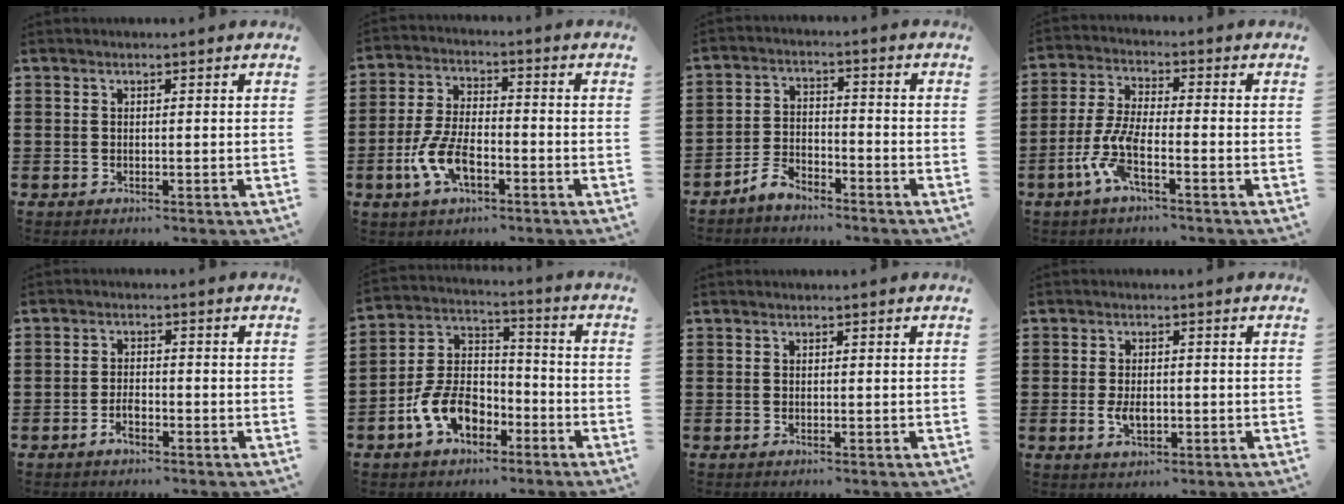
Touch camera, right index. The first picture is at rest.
{"total": 7.6, "force": [-3.2, 3.4, 6.0], "torque": [-0.148, -0.006, -0.067]}
{"total": 4.2, "force": [-3.9, 1.1, 1.1], "torque": [-0.029, 0.011, -0.081]}
{"total": 7.0, "force": [-3.7, 1.5, 5.8], "torque": [-0.148, -0.017, -0.074]}
{"total": 2.5, "force": [-1.6, 1.0, 1.7], "torque": [-0.040, -0.002, -0.032]}
{"total": 9.8, "force": [-5.0, 6.3, 5.5], "torque": [-0.137, 0.018, -0.097]}
{"total": 0.0}
{"total": 3.4, "force": [-0.7, 1.7, 2.9], "torque": [-0.062, -0.005, -0.012]}